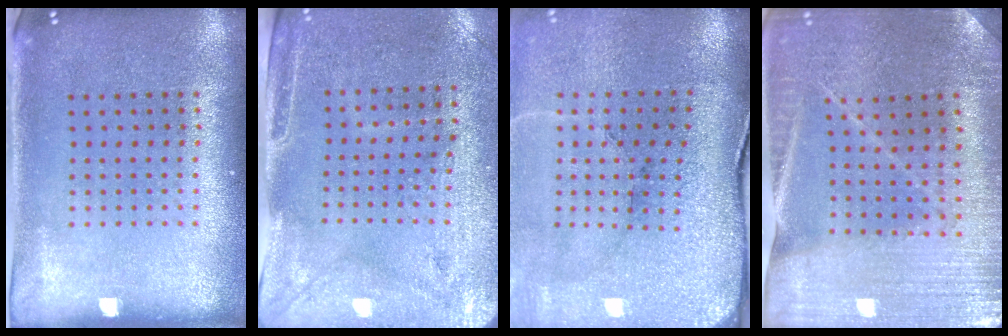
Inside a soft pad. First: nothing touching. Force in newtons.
{"total": 3.0, "press": 2.5, "slide": 1.5}
{"total": 3.5, "press": 3.3, "slide": 1.1}
{"total": 1.7, "press": 1.7, "slide": 0.1}